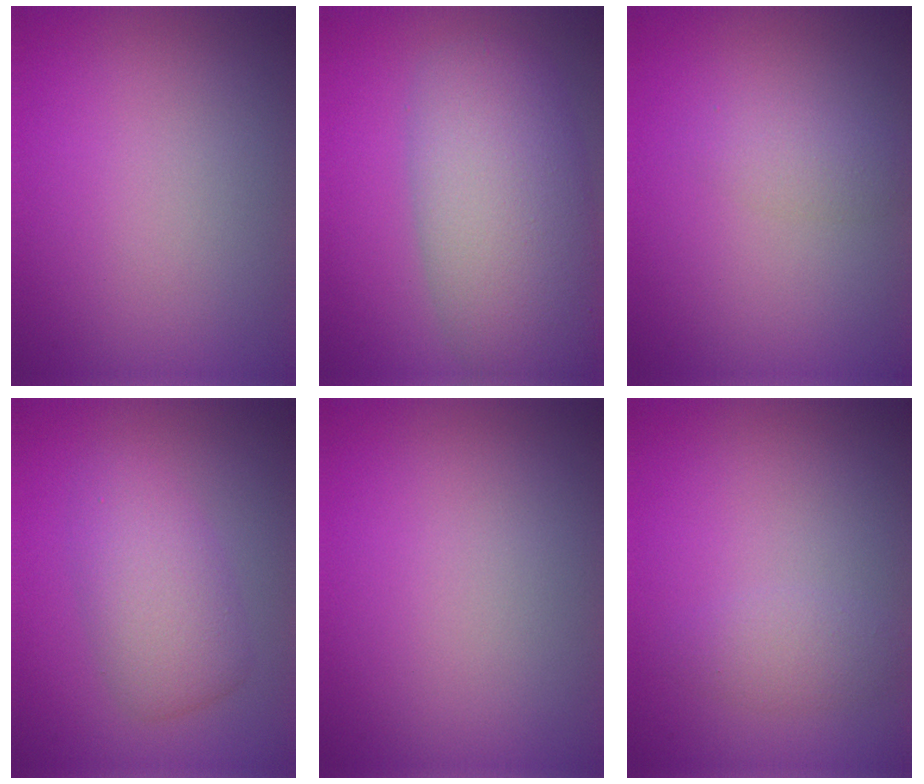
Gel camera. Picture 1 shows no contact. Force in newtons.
{"total": 9.4, "press": 9.4, "slide": 0.6}
{"total": 1.6, "press": 1.6, "slide": 0.1}
{"total": 4.4, "press": 4.4, "slide": 0.1}
{"total": 0.0}
{"total": 1.8, "press": 1.8, "slide": 0.2}